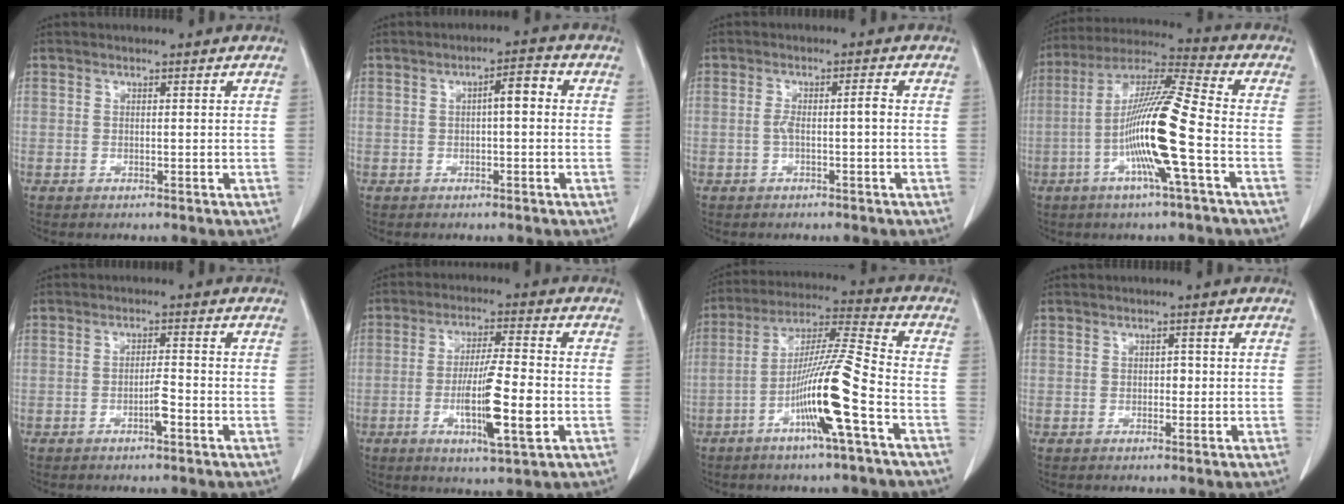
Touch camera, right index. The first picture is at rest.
{"total": 3.4, "force": [0.3, 0.8, 3.3], "torque": [-0.047, 0.012, 0.000]}
{"total": 2.8, "force": [-0.5, 0.3, 2.7], "torque": [-0.051, 0.007, -0.007]}
{"total": 14.7, "force": [-3.9, -0.4, 14.2], "torque": [-0.275, 0.001, -0.085]}
{"total": 2.6, "force": [-1.3, 0.2, 2.2], "torque": [-0.038, 0.001, -0.023]}
{"total": 11.0, "force": [-2.9, 0.7, 10.6], "torque": [-0.186, -0.012, -0.052]}
{"total": 13.4, "force": [-5.2, -0.9, 12.3], "torque": [-0.233, 0.003, -0.103]}
{"total": 1.0, "force": [-0.1, 0.7, 0.7], "torque": [-0.005, 0.003, -0.002]}